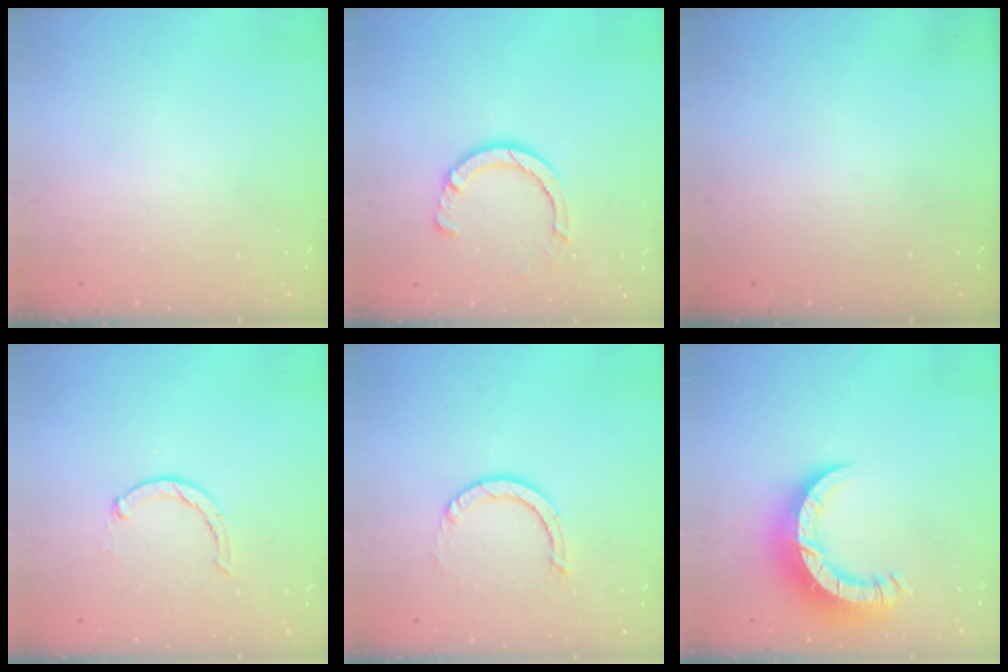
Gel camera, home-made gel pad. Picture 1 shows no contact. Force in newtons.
{"total": 6.4, "press": 6.4, "slide": 0.7}
{"total": 0.0}
{"total": 1.7, "press": 1.6, "slide": 0.3}
{"total": 3.8, "press": 3.8, "slide": 0.4}
{"total": 10.0, "press": 9.9, "slide": 1.2}